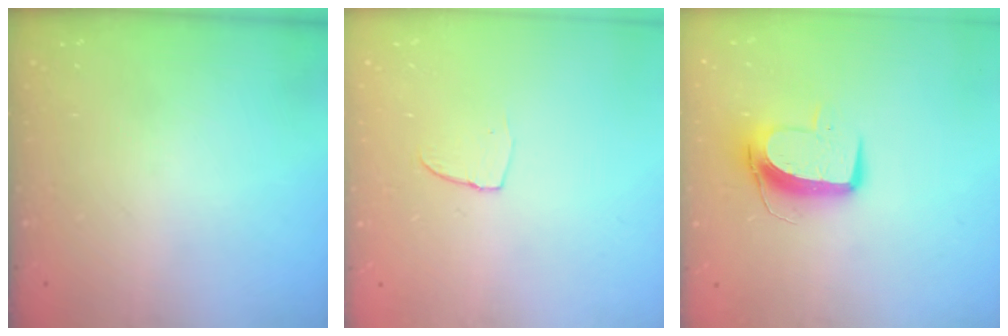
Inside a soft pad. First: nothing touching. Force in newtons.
{"total": 3.8, "press": 3.8, "slide": 0.3}
{"total": 10.3, "press": 10.3, "slide": 0.7}